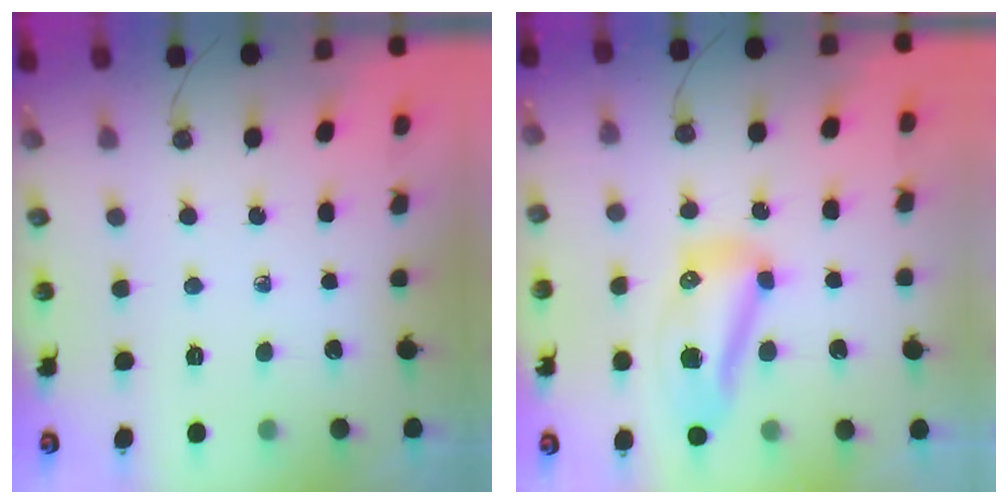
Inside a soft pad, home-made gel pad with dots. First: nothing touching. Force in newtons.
{"total": 20.4, "press": 15.1, "slide": 13.7}